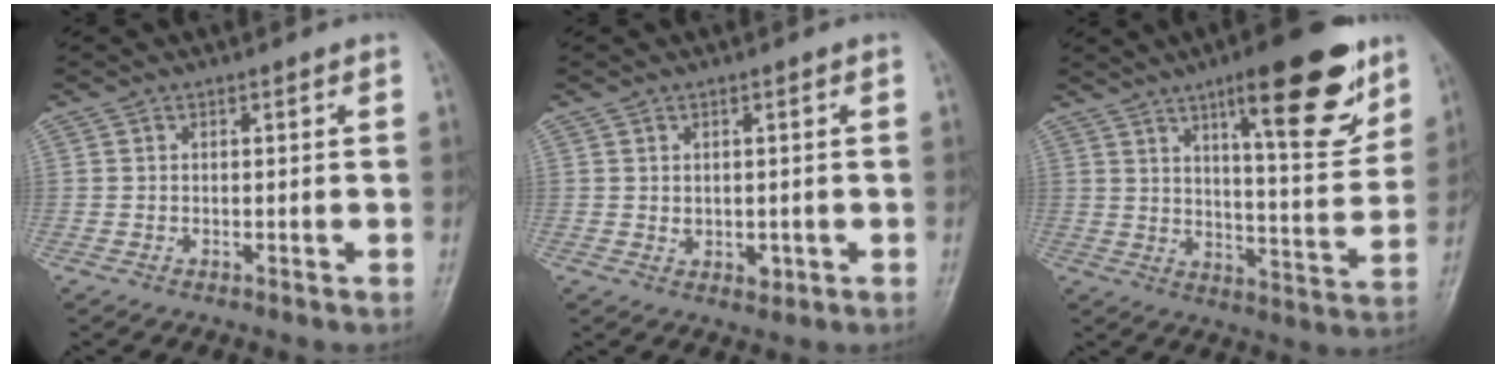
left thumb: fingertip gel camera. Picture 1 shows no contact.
{"total": 2.4, "force": [-0.1, 1.8, 1.5], "torque": [-0.017, -0.003, 0.006]}
{"total": 18.5, "force": [10.5, 4.9, 14.4], "torque": [-0.172, -0.053, 0.156]}